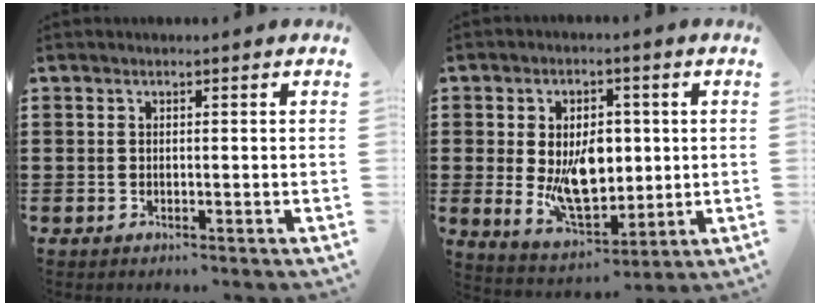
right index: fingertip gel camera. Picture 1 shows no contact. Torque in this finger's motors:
{"motor_torque": [2.14, 0.00, 0.41, 0.19]}